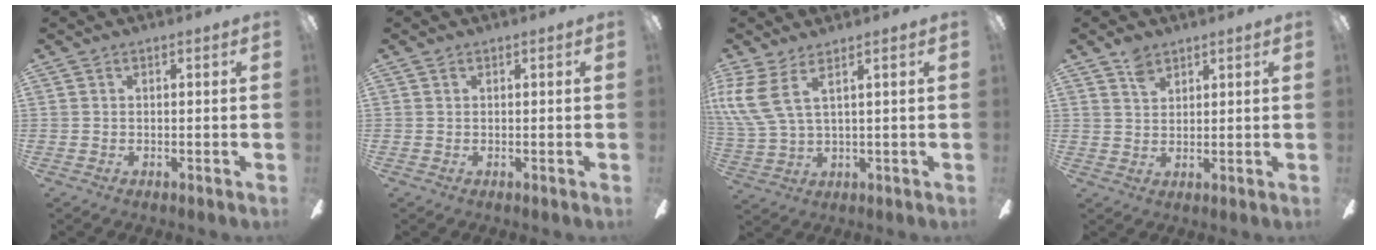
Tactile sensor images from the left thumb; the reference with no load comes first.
{"total": 0.0}
{"total": 8.3, "force": [4.4, 3.0, 6.4], "torque": [-0.153, -0.016, 0.082]}
{"total": 3.8, "force": [2.8, 2.2, 1.3], "torque": [-0.015, -0.010, 0.051]}